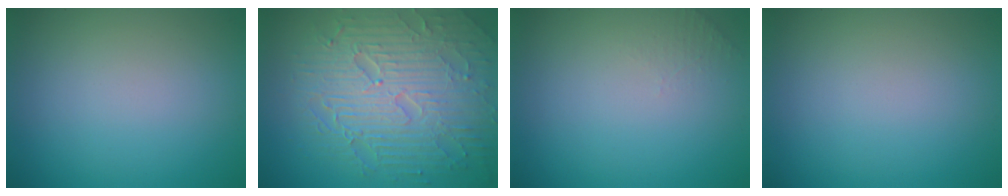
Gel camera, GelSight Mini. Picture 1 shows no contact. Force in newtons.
{"total": 9.7, "press": 6.5, "slide": 7.2}
{"total": 1.0, "press": 0.9, "slide": 0.3}
{"total": 0.0}